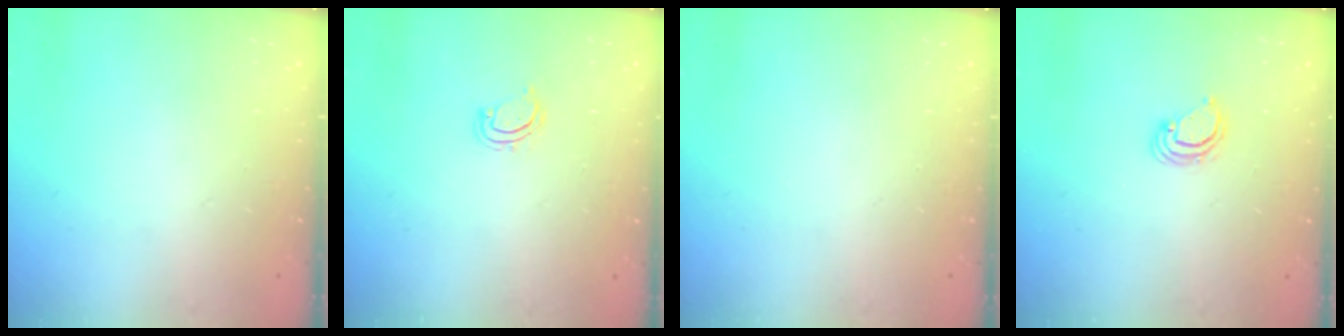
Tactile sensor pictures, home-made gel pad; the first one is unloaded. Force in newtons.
{"total": 3.8, "press": 3.8, "slide": 0.2}
{"total": 0.0}
{"total": 3.9, "press": 3.8, "slide": 0.4}